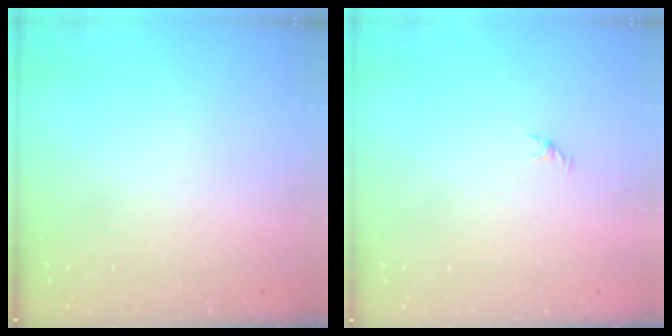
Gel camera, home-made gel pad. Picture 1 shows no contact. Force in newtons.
{"total": 0.5, "press": 0.3, "slide": 0.4}